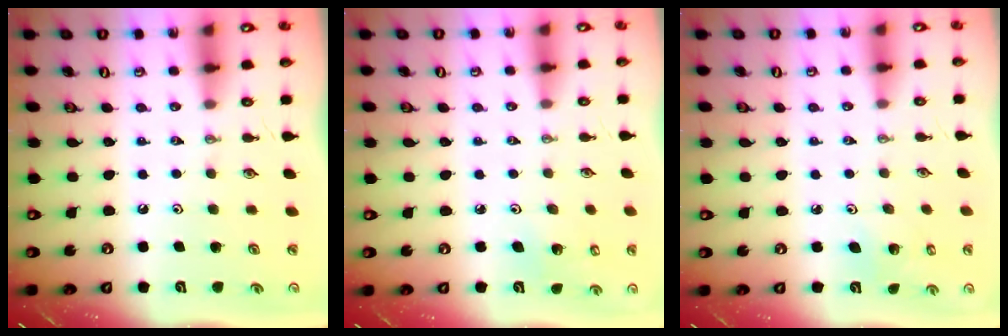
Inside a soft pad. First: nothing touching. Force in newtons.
{"total": 4.0, "press": 3.9, "slide": 1.1}
{"total": 3.2, "press": 3.2, "slide": 0.2}